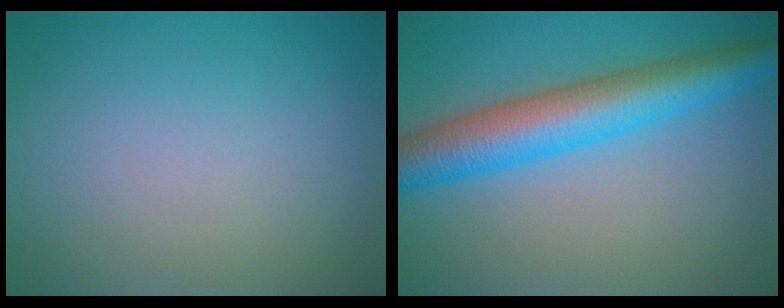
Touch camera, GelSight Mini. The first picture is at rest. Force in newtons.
{"total": 7.6, "press": 7.6, "slide": 0.1}